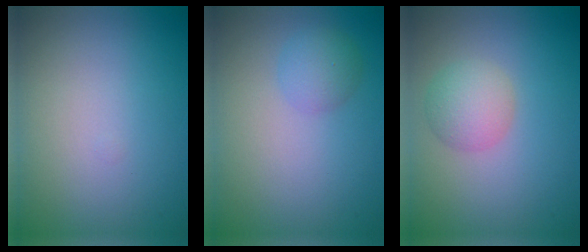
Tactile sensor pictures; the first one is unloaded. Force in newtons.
{"total": 2.1, "press": 2.1, "slide": 0.1}
{"total": 2.9, "press": 2.9, "slide": 0.1}